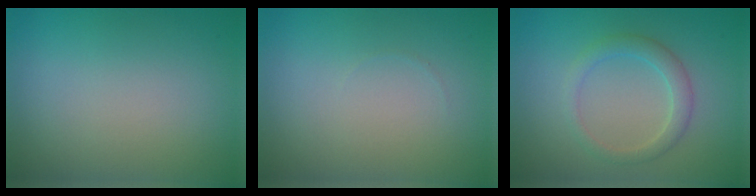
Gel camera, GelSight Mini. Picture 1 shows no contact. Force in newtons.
{"total": 0.0}
{"total": 2.2, "press": 2.2, "slide": 0.0}